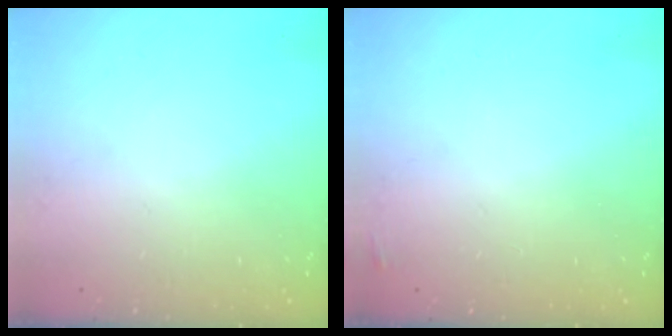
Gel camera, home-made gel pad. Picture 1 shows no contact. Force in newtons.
{"total": 2.2, "press": 2.1, "slide": 0.7}